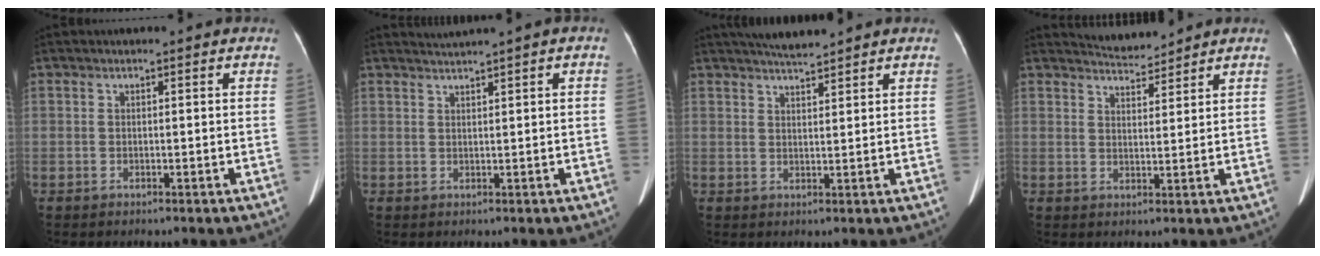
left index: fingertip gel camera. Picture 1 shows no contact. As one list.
[{"total": 1.6, "force": [1.3, -0.4, 0.8], "torque": [-0.013, 0.012, 0.027]}, {"total": 4.4, "force": [4.1, 0.0, 1.6], "torque": [-0.027, 0.017, 0.074]}, {"total": 3.7, "force": [3.7, 0.0, -0.1], "torque": [-0.005, 0.003, 0.065]}]